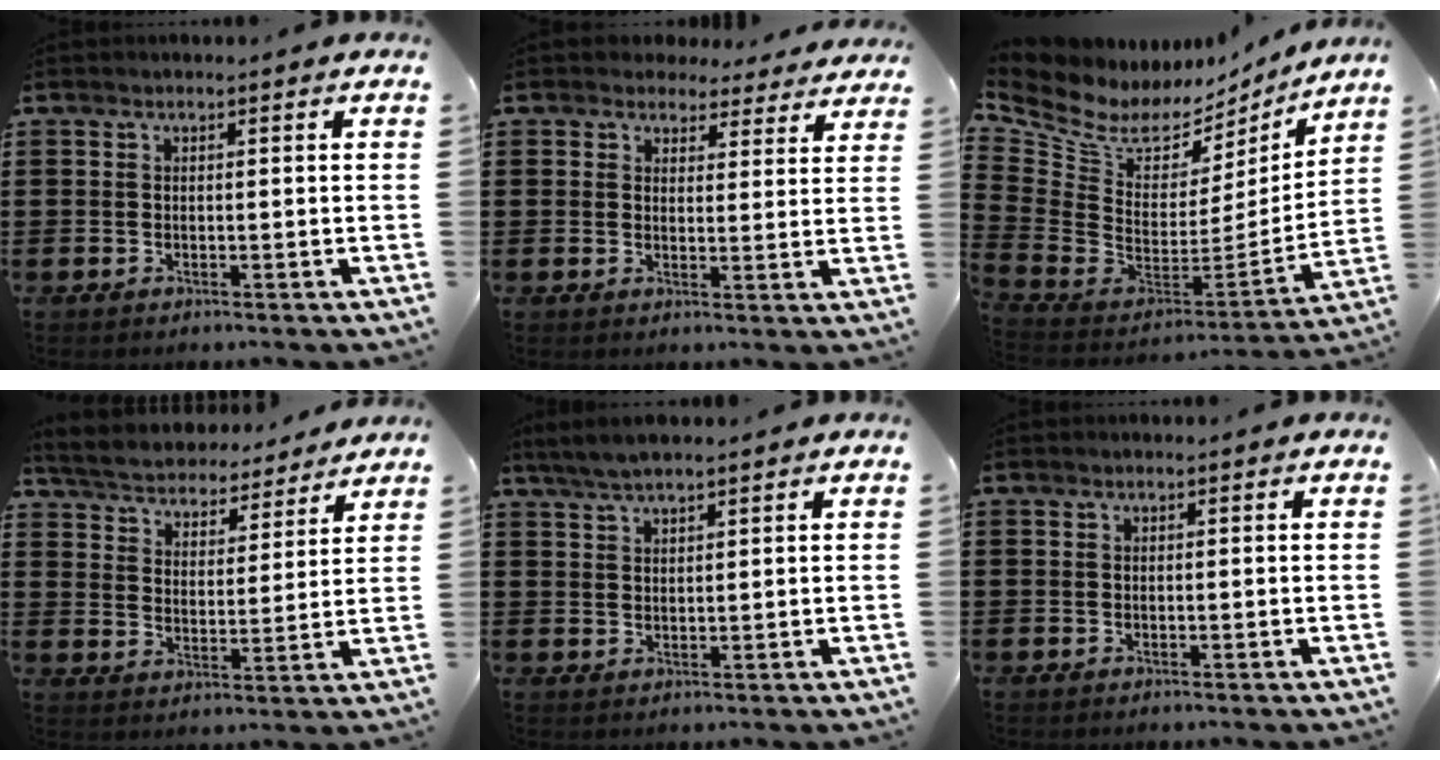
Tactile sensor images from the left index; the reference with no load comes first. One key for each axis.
{"total": 3.8, "fx": 3.5, "fy": 1.3, "fz": 0.5, "tx": -0.016, "ty": -0.010, "tz": 0.064}
{"total": 6.5, "fx": 4.9, "fy": 3.8, "fz": 2.2, "tx": -0.080, "ty": -0.046, "tz": 0.085}
{"total": 4.9, "fx": 4.9, "fy": 0.3, "fz": 0.3, "tx": -0.034, "ty": -0.035, "tz": 0.082}
{"total": 2.9, "fx": 2.4, "fy": 0.2, "fz": 1.6, "tx": -0.035, "ty": 0.002, "tz": 0.046}
{"total": 0.0}